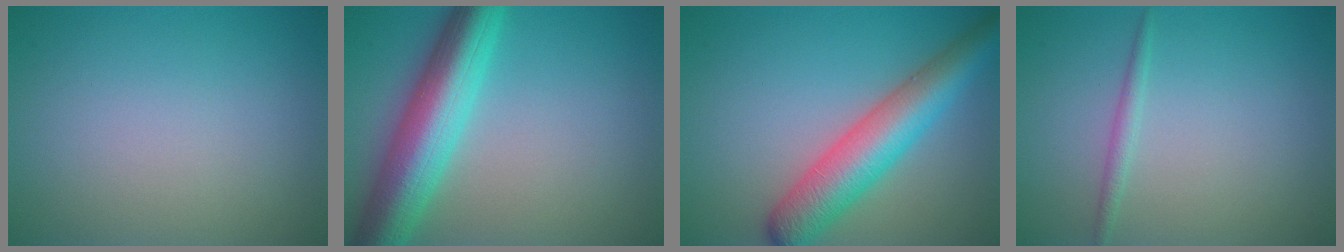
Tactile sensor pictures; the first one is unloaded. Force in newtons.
{"total": 8.6, "press": 8.6, "slide": 0.5}
{"total": 7.0, "press": 7.0, "slide": 0.3}
{"total": 1.1, "press": 1.1, "slide": 0.0}